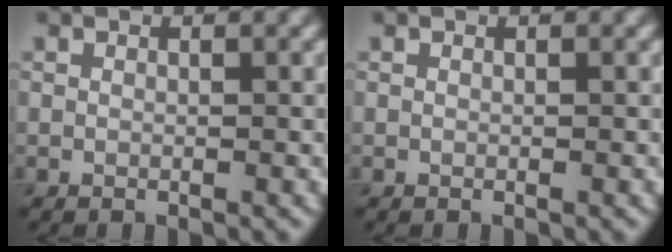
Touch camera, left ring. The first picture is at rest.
{"total": 0.0}